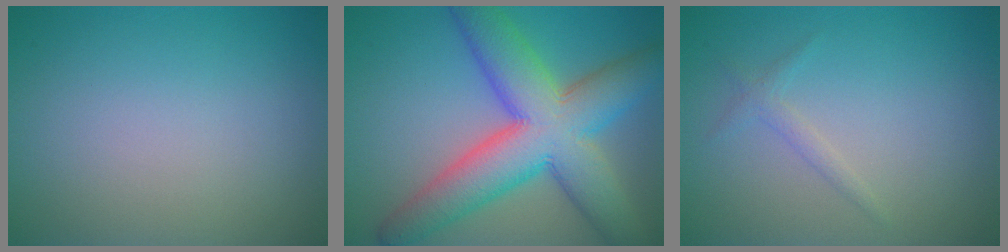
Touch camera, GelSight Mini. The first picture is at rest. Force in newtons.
{"total": 11.2, "press": 11.2, "slide": 0.4}
{"total": 1.1, "press": 1.1, "slide": 0.0}